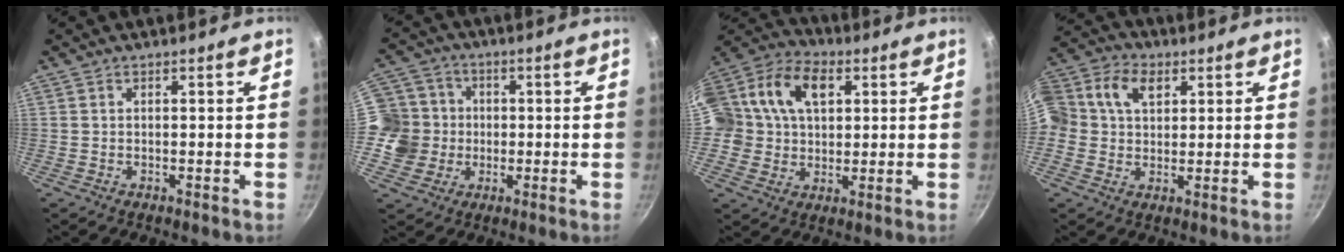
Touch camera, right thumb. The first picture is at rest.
{"total": 10.1, "force": [-0.6, 9.7, 2.5], "torque": [-0.013, 0.022, -0.025]}
{"total": 19.8, "force": [5.1, 15.3, 11.4], "torque": [-0.225, 0.032, 0.075]}
{"total": 15.3, "force": [3.8, 11.9, 8.8], "torque": [-0.189, 0.032, 0.053]}